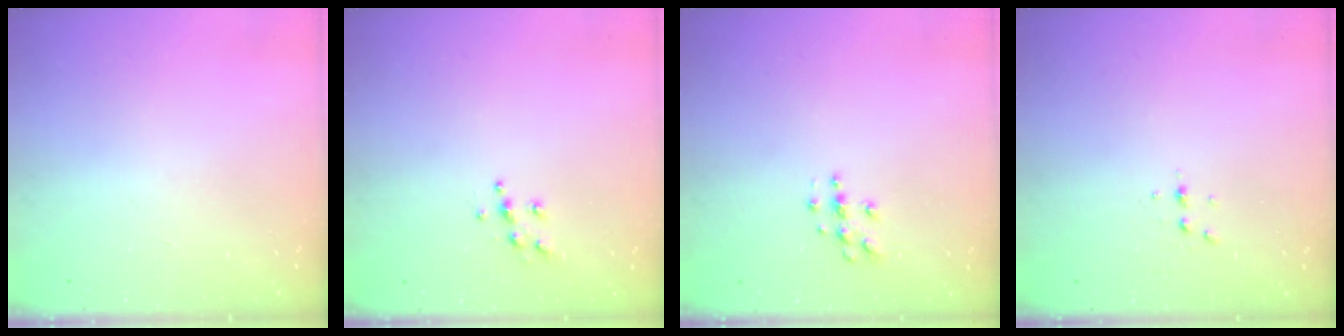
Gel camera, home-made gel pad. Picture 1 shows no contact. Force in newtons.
{"total": 5.7, "press": 5.7, "slide": 0.6}
{"total": 3.8, "press": 3.8, "slide": 0.4}
{"total": 3.5, "press": 3.5, "slide": 0.5}